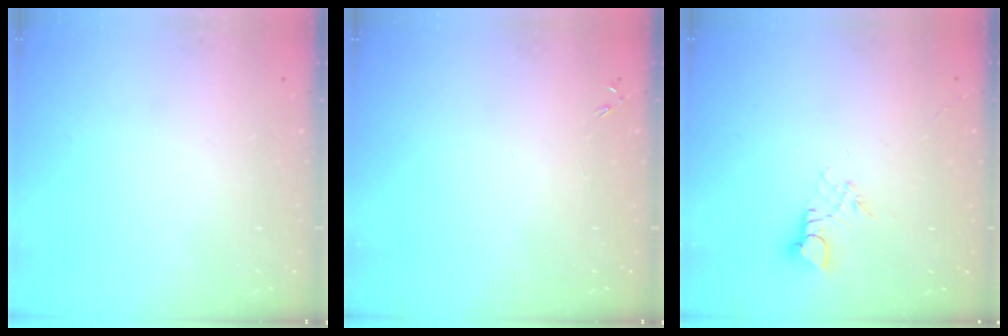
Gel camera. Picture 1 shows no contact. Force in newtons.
{"total": 0.0}
{"total": 2.8, "press": 2.8, "slide": 0.3}